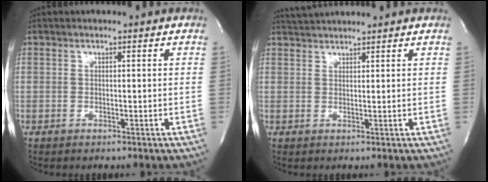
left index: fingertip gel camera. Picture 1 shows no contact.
{"total": 3.9, "force": [3.9, -0.2, 0.7], "torque": [-0.017, 0.025, 0.071]}